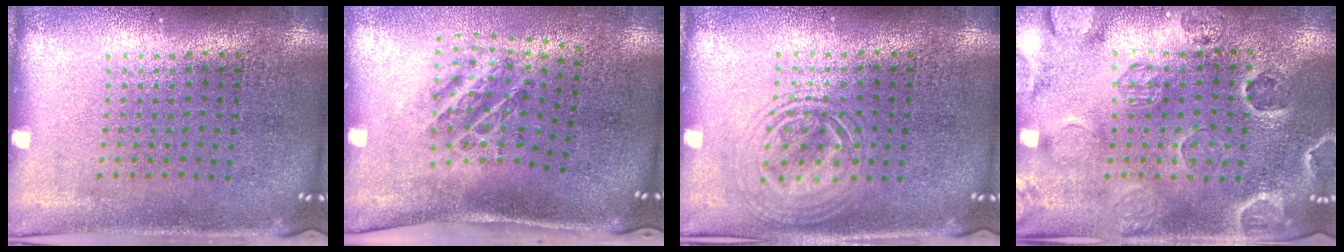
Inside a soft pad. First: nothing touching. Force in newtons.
{"total": 1.3, "press": 1.1, "slide": 0.7}
{"total": 2.6, "press": 2.6, "slide": 0.3}
{"total": 2.5, "press": 2.3, "slide": 1.0}